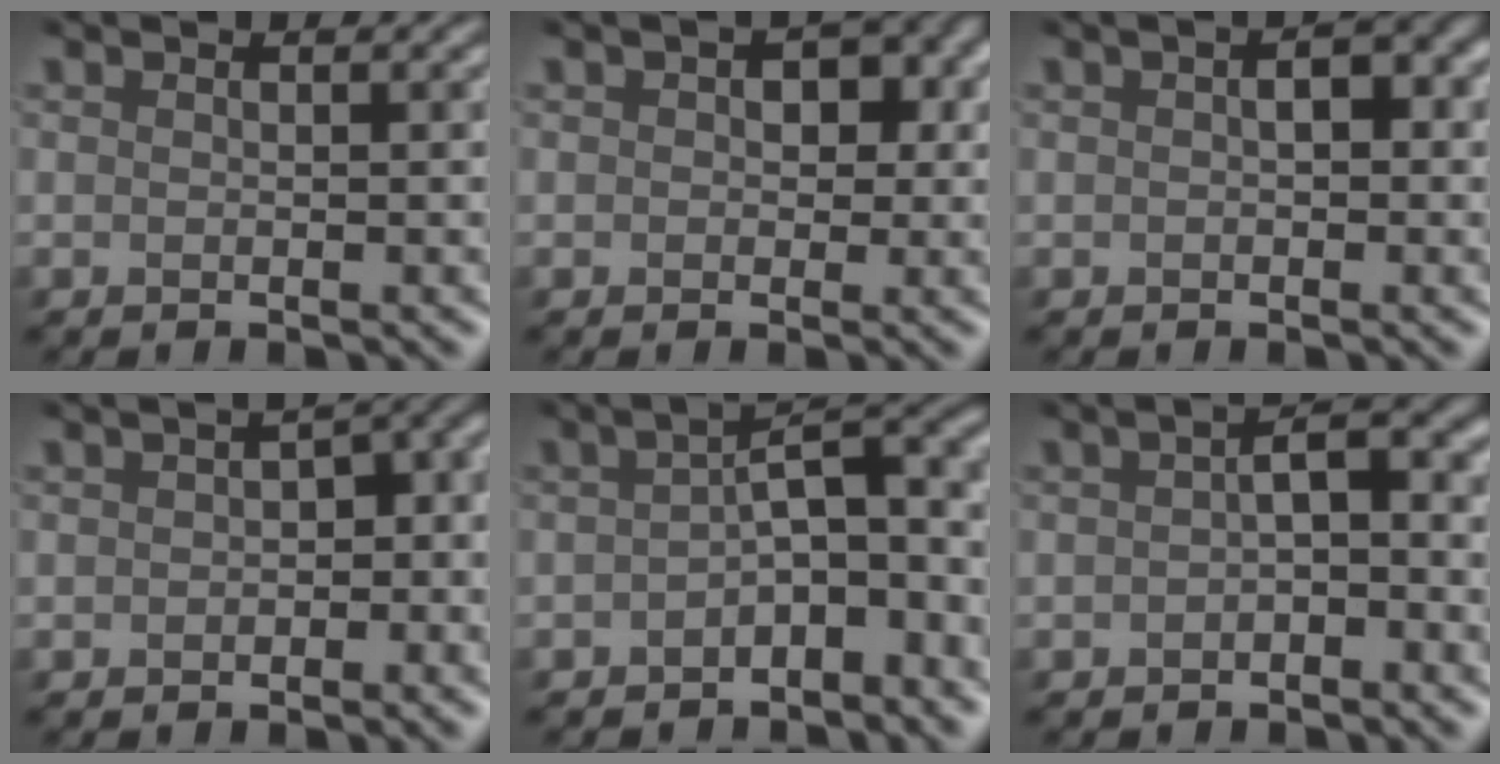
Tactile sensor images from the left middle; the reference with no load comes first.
{"total": 2.9, "force": [0.4, 2.3, 1.7], "torque": [0.005, 0.013, -0.003]}
{"total": 2.1, "force": [0.0, 1.0, 1.8], "torque": [-0.022, 0.005, -0.001]}
{"total": 5.7, "force": [-1.5, 3.5, 4.3], "torque": [-0.024, 0.010, -0.027]}
{"total": 6.9, "force": [-2.7, 3.1, 5.6], "torque": [-0.066, 0.012, -0.051]}
{"total": 2.8, "force": [-1.1, 1.0, 2.3], "torque": [-0.036, 0.014, -0.026]}